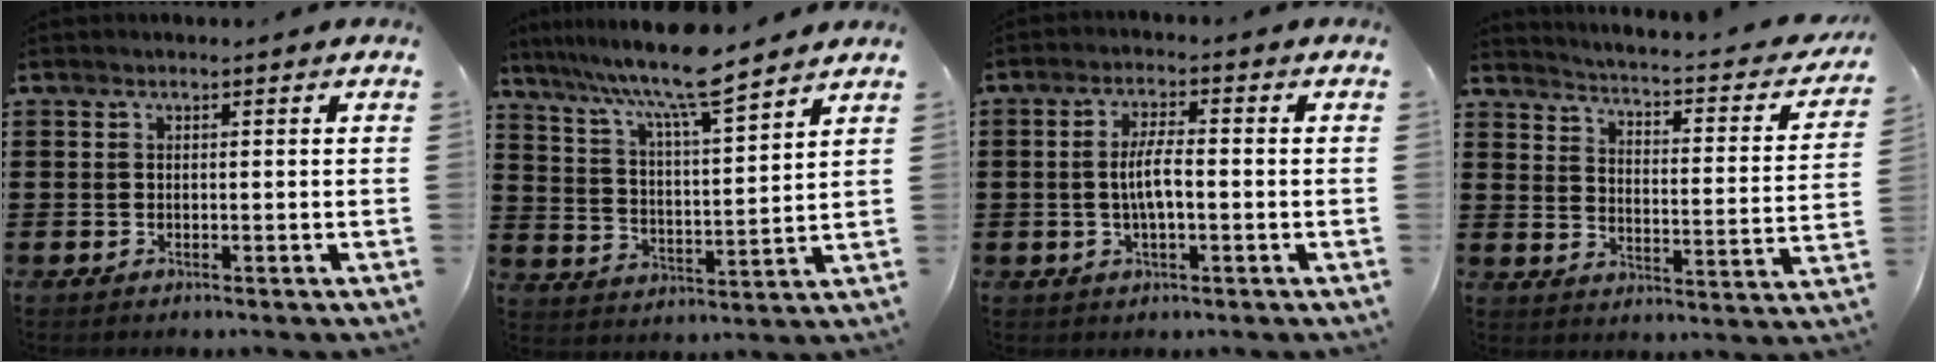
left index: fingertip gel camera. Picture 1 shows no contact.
{"total": 9.6, "force": [8.1, 0.3, 5.2], "torque": [-0.127, -0.042, 0.137]}
{"total": 5.0, "force": [-0.5, 1.3, 4.8], "torque": [-0.099, 0.001, -0.015]}
{"total": 2.2, "force": [1.9, -0.4, 1.2], "torque": [-0.040, -0.028, 0.018]}